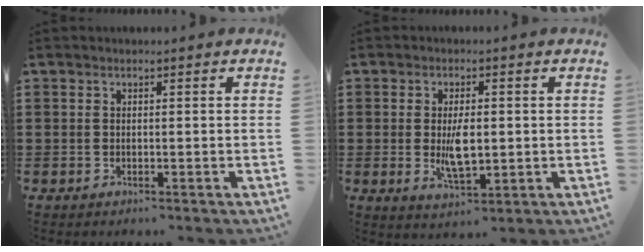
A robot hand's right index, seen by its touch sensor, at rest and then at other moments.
{"total": 5.3, "force": [-0.1, 2.3, 4.8], "torque": [-0.087, -0.003, -0.005]}